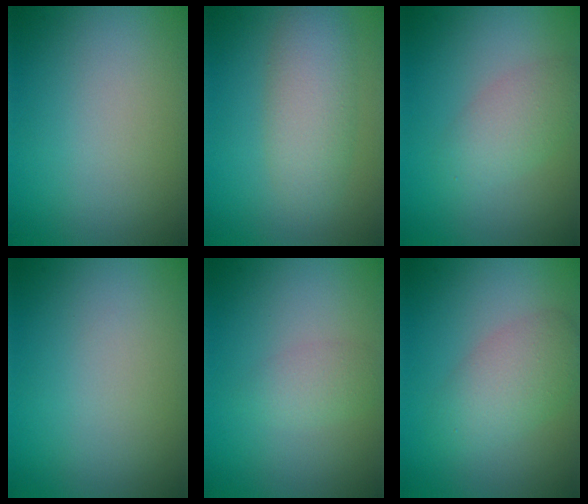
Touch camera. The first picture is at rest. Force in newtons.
{"total": 4.3, "press": 4.3, "slide": 0.0}
{"total": 2.8, "press": 2.8, "slide": 0.1}
{"total": 0.0}
{"total": 1.8, "press": 1.8, "slide": 0.1}
{"total": 3.7, "press": 3.7, "slide": 0.1}